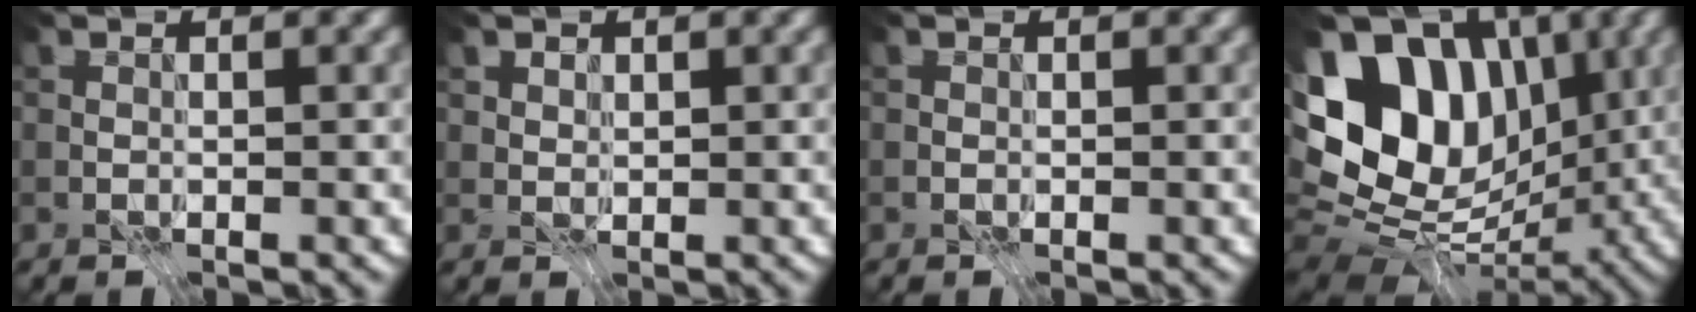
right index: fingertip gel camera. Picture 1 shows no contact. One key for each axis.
{"total": 1.5, "fx": 1.0, "fy": 1.0, "fz": 0.5, "tx": -0.008, "ty": -0.006, "tz": 0.025}
{"total": 0.0}
{"total": 15.2, "fx": 2.8, "fy": 11.1, "fz": 10.0, "tx": -0.160, "ty": 0.011, "tz": 0.047}